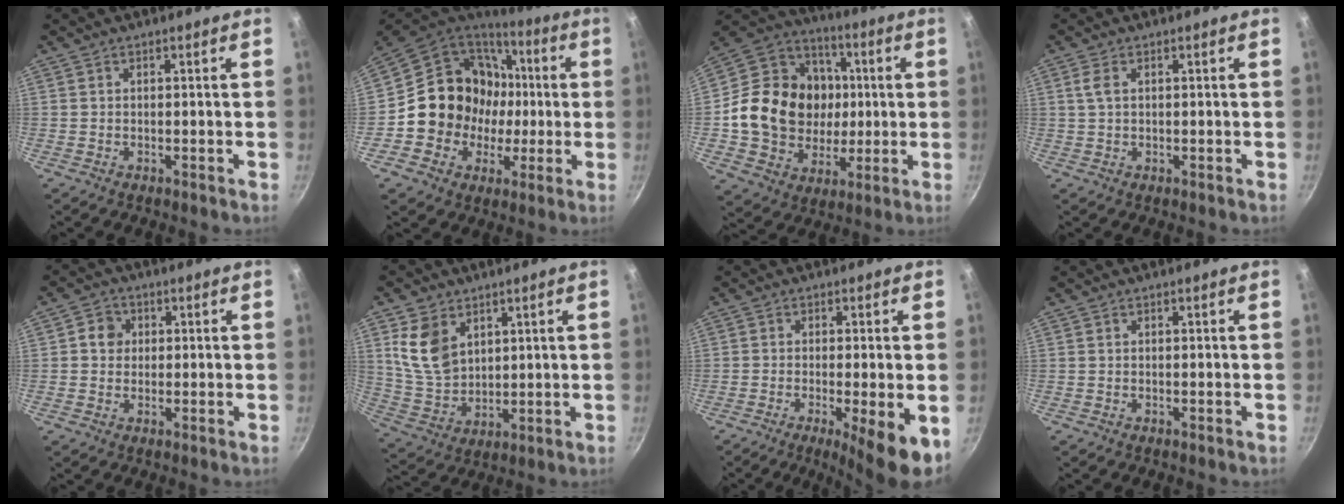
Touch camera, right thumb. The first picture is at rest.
{"total": 19.2, "force": [-0.2, 17.7, 7.6], "torque": [-0.109, 0.034, 0.004]}
{"total": 23.2, "force": [0.6, 19.6, 12.4], "torque": [-0.192, 0.025, 0.017]}
{"total": 2.7, "force": [0.8, 1.6, 2.1], "torque": [-0.045, 0.002, 0.014]}
{"total": 3.9, "force": [0.7, 3.6, 1.3], "torque": [0.004, 0.005, 0.004]}
{"total": 10.8, "force": [4.4, 7.7, 6.2], "torque": [-0.096, -0.024, 0.102]}
{"total": 8.6, "force": [-2.8, 1.3, 8.0], "torque": [-0.120, -0.005, -0.040]}
{"total": 0.0}